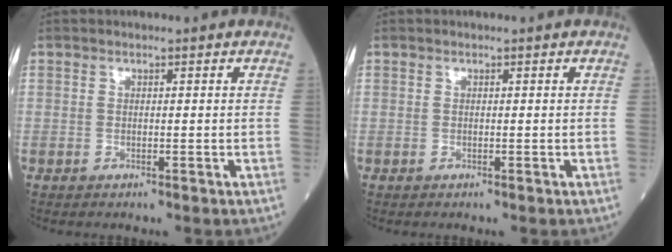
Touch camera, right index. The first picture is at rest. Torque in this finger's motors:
{"motor_torque": [0.02, 0.00, 0.00, -0.01]}